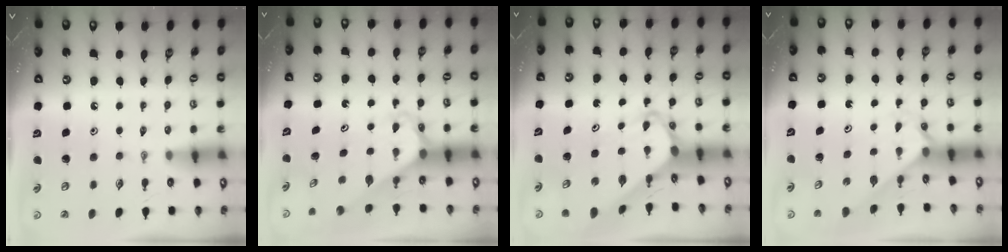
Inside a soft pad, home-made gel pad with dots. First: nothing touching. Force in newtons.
{"total": 2.8, "press": 2.8, "slide": 0.2}
{"total": 4.1, "press": 4.1, "slide": 0.3}
{"total": 2.0, "press": 2.0, "slide": 0.2}